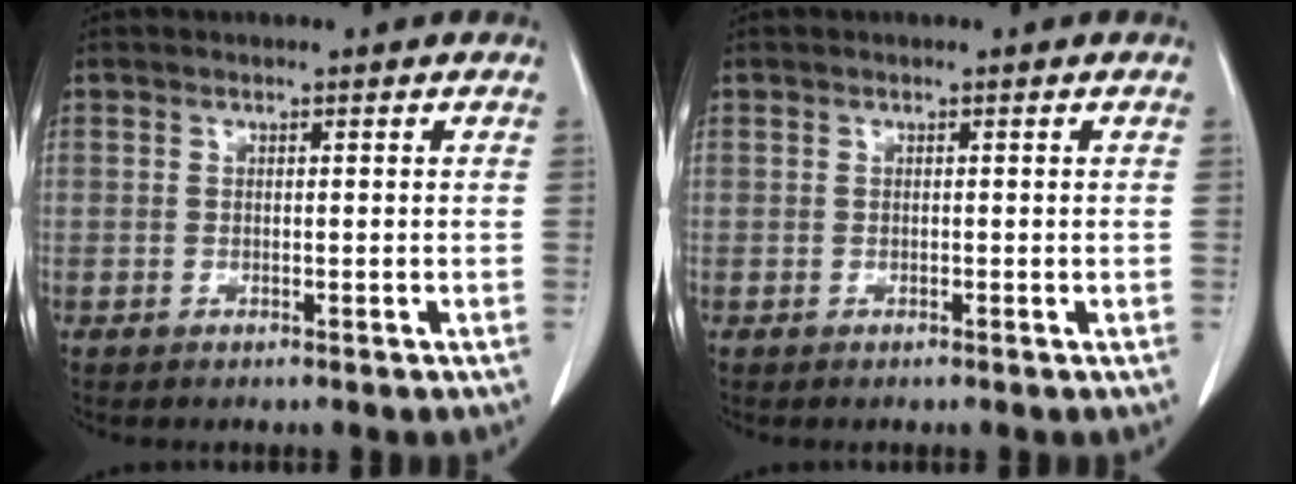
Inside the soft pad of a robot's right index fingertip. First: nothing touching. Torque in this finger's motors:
{"motor_torque": [0.09, -0.13, 0.02, 0.01]}